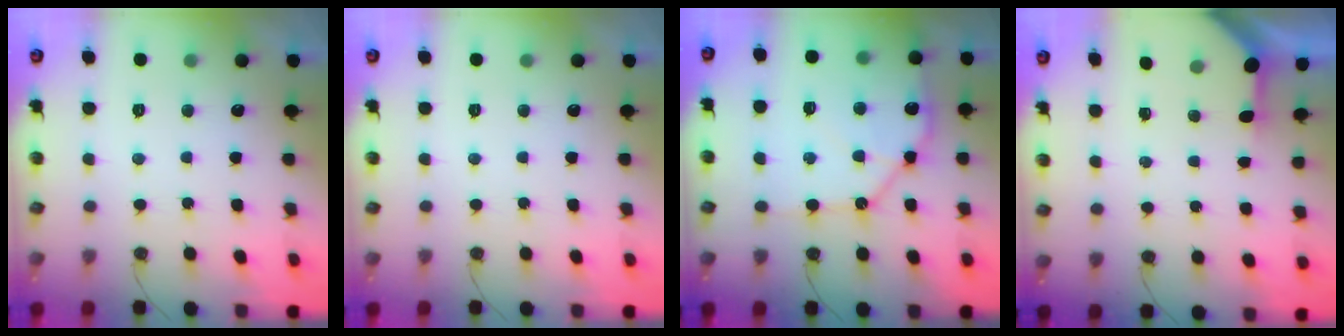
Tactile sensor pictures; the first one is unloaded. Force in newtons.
{"total": 0.0}
{"total": 12.9, "press": 12.7, "slide": 1.7}
{"total": 3.4, "press": 3.4, "slide": 0.4}